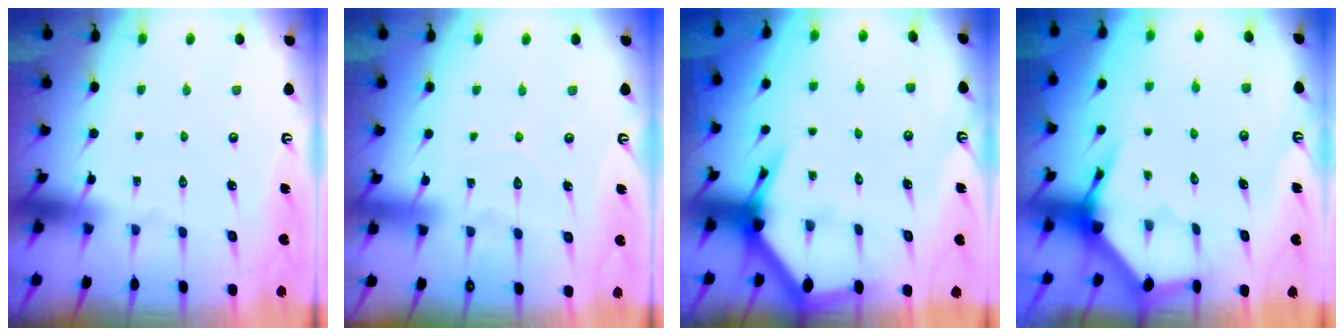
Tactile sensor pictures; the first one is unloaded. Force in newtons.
{"total": 5.1, "press": 5.1, "slide": 0.5}
{"total": 4.6, "press": 4.6, "slide": 0.5}
{"total": 4.0, "press": 3.9, "slide": 0.5}